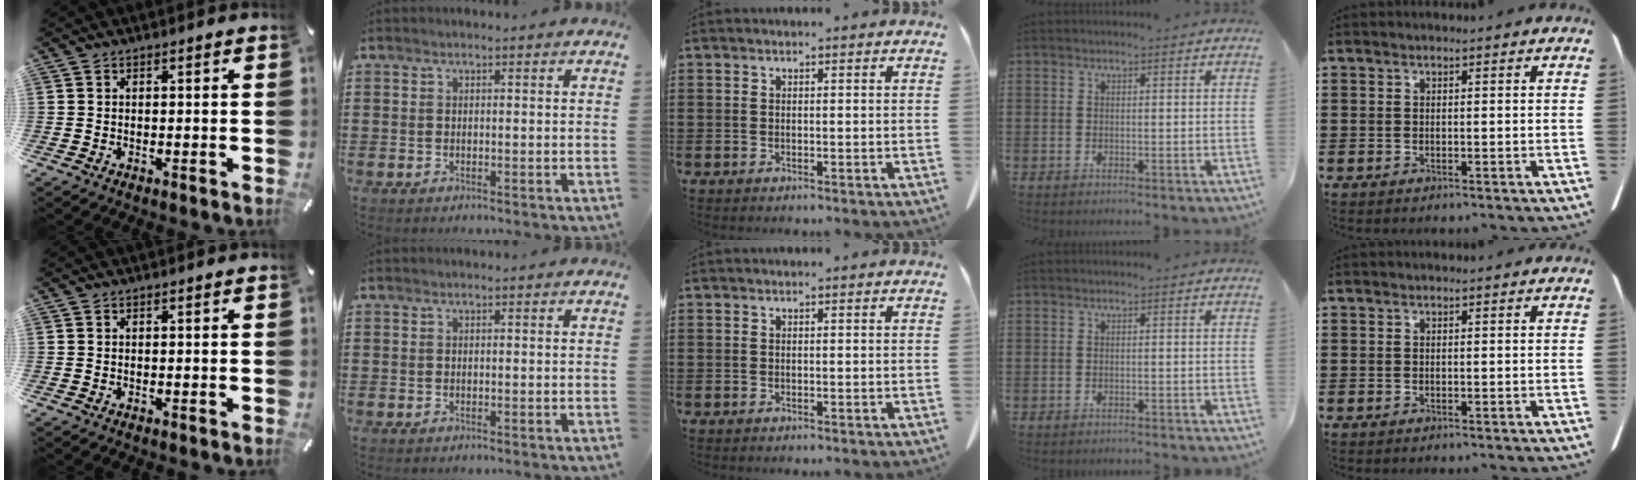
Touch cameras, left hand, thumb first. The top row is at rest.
{"ring": {"total": 0.8, "force": [-0.8, 0.0, 0.1], "torque": [-0.005, -0.001, -0.015]}}